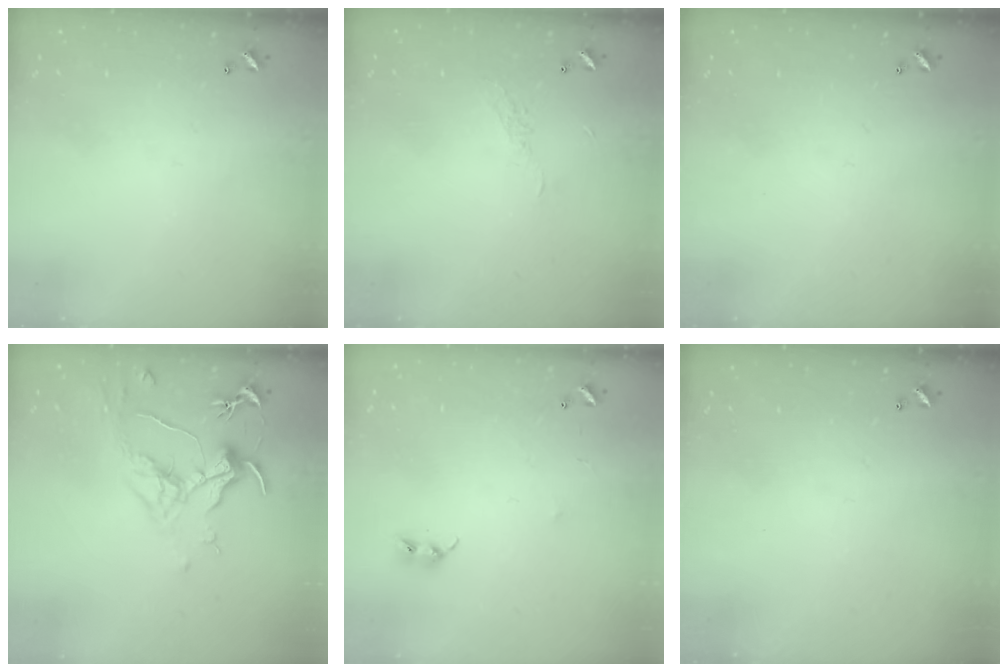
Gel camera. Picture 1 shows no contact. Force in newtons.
{"total": 5.6, "press": 5.6, "slide": 0.7}
{"total": 0.0}
{"total": 1.6, "press": 1.4, "slide": 0.7}
{"total": 6.2, "press": 6.2, "slide": 0.2}
{"total": 0.0}